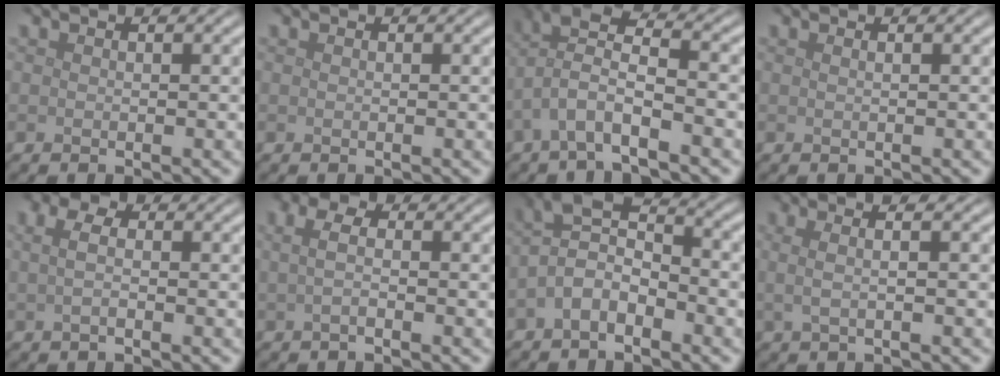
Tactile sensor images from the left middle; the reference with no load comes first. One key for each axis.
{"total": 0.0}
{"total": 4.9, "fx": -1.5, "fy": 1.7, "fz": 4.4, "tx": -0.087, "ty": 0.013, "tz": -0.034}
{"total": 0.6, "fx": 0.2, "fy": 0.2, "fz": 0.5, "tx": -0.003, "ty": 0.000, "tz": -0.002}
{"total": 2.2, "fx": 0.3, "fy": 1.2, "fz": 1.8, "tx": -0.035, "ty": 0.003, "tz": -0.004}
{"total": 1.7, "fx": 0.0, "fy": 0.7, "fz": 1.5, "tx": -0.034, "ty": 0.003, "tz": -0.005}
{"total": 4.3, "fx": -1.4, "fy": 2.2, "fz": 3.3, "tx": -0.067, "ty": 0.014, "tz": -0.035}
{"total": 3.0, "fx": 0.7, "fy": 1.2, "fz": 2.7, "tx": -0.039, "ty": 0.005, "tz": -0.009}